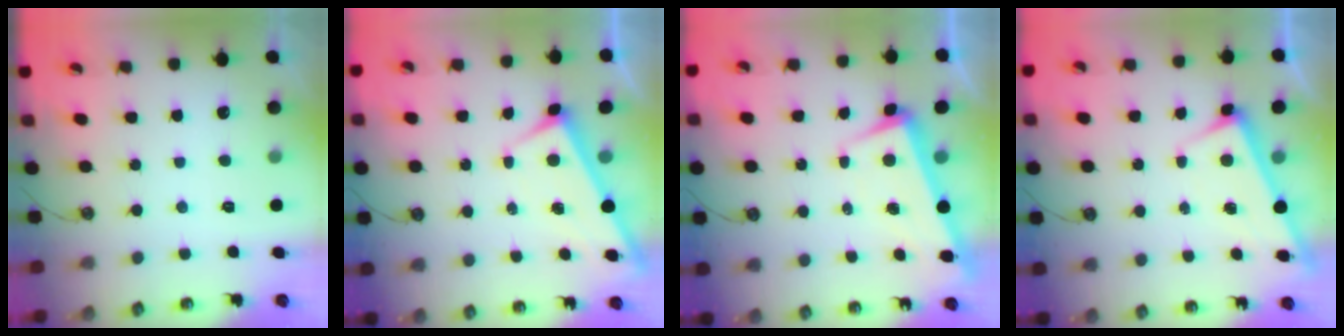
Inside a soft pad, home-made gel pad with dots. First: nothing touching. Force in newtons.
{"total": 2.9, "press": 2.9, "slide": 0.1}
{"total": 2.3, "press": 1.3, "slide": 1.9}
{"total": 2.4, "press": 2.4, "slide": 0.1}